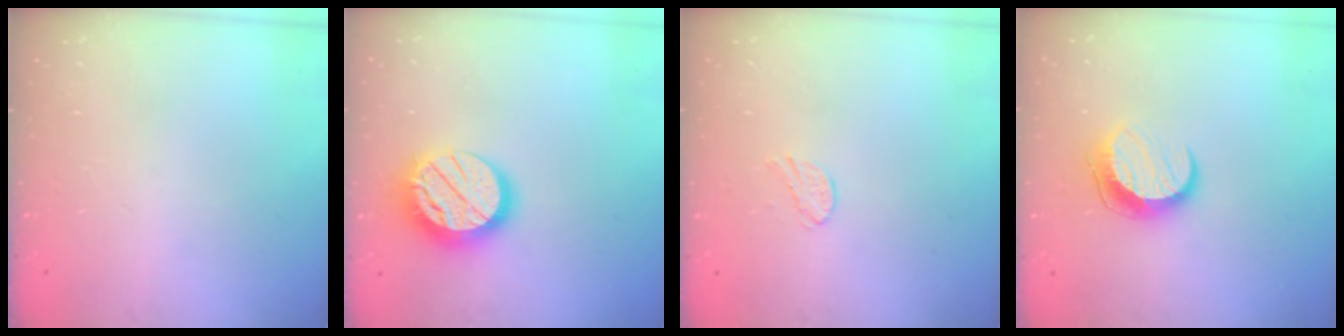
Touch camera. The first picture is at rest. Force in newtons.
{"total": 16.3, "press": 16.3, "slide": 1.2}
{"total": 5.4, "press": 5.4, "slide": 0.5}
{"total": 10.1, "press": 10.1, "slide": 0.2}